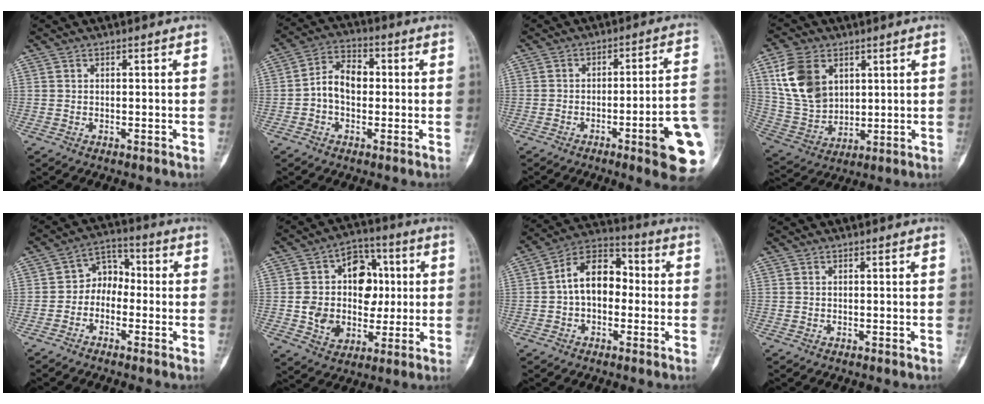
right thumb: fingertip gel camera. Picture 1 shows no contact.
{"total": 7.7, "force": [-0.4, 5.4, 5.4], "torque": [-0.083, 0.028, -0.017]}
{"total": 14.9, "force": [-4.9, 1.9, 13.9], "torque": [-0.140, 0.023, -0.060]}
{"total": 13.7, "force": [5.3, 9.5, 8.3], "torque": [-0.144, -0.018, 0.116]}
{"total": 6.0, "force": [-1.7, 4.7, 3.4], "torque": [-0.023, 0.032, -0.049]}
{"total": 15.6, "force": [1.1, 11.9, 10.0], "torque": [-0.104, 0.021, 0.025]}
{"total": 11.6, "force": [-0.1, 7.8, 8.6], "torque": [-0.114, 0.038, -0.018]}
{"total": 0.0}